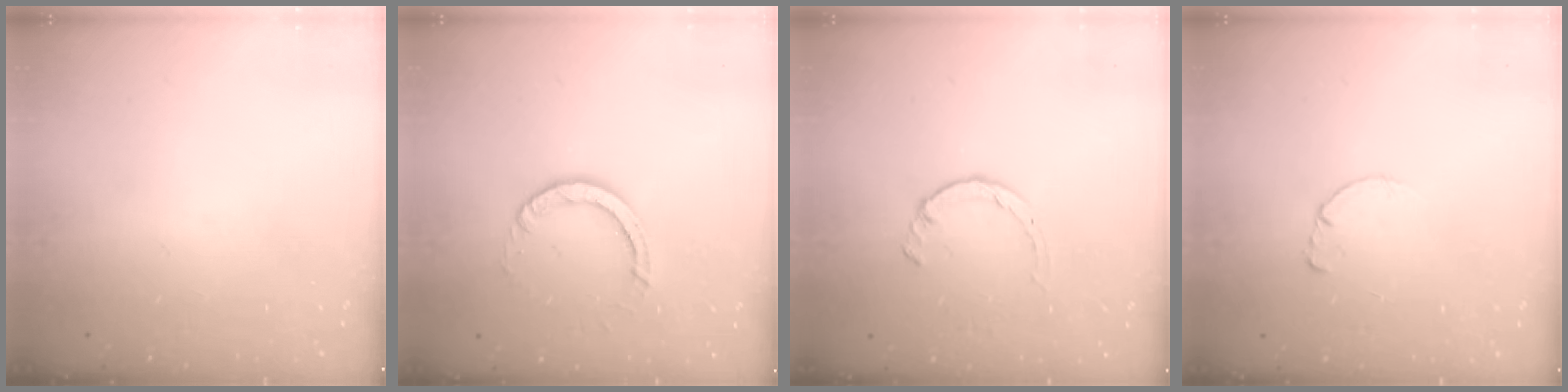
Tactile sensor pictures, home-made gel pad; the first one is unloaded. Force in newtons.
{"total": 5.6, "press": 5.6, "slide": 0.4}
{"total": 1.4, "press": 1.4, "slide": 0.3}
{"total": 0.7, "press": 0.6, "slide": 0.1}